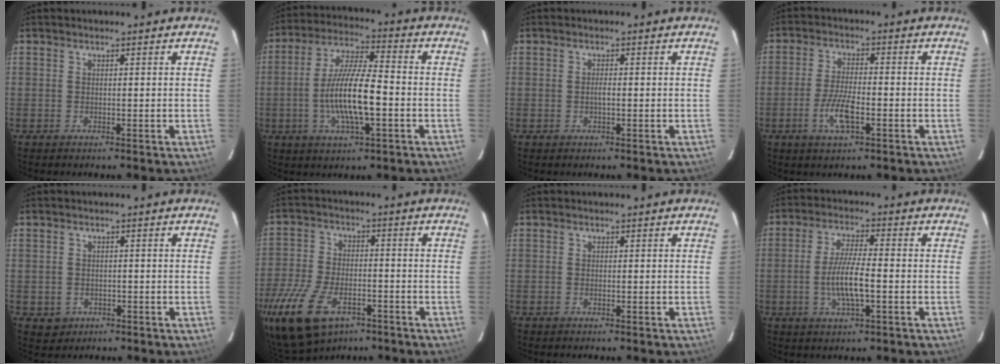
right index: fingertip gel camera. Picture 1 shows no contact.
{"total": 12.5, "force": [-2.9, 2.6, 11.9], "torque": [-0.233, -0.002, -0.054]}
{"total": 1.1, "force": [-0.1, 0.2, 1.0], "torque": [-0.018, 0.001, -0.002]}
{"total": 6.7, "force": [-2.7, 1.9, 5.8], "torque": [-0.124, -0.004, -0.052]}
{"total": 3.2, "force": [-1.1, 2.9, 0.9], "torque": [-0.022, 0.002, -0.006]}
{"total": 19.0, "force": [-11.5, 10.1, 11.2], "torque": [-0.269, -0.035, -0.203]}
{"total": 0.0}
{"total": 7.7, "force": [-1.8, 1.5, 7.4], "torque": [-0.145, -0.002, -0.035]}